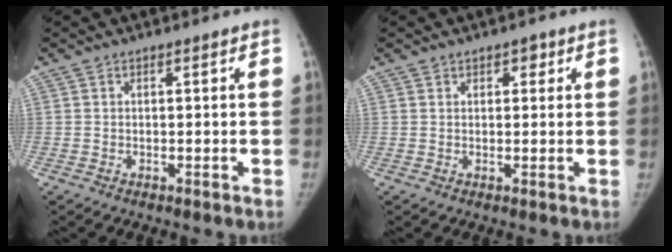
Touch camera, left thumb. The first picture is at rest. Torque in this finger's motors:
{"motor_torque": [-0.17, 0.10, 0.04, 0.22, -0.07]}